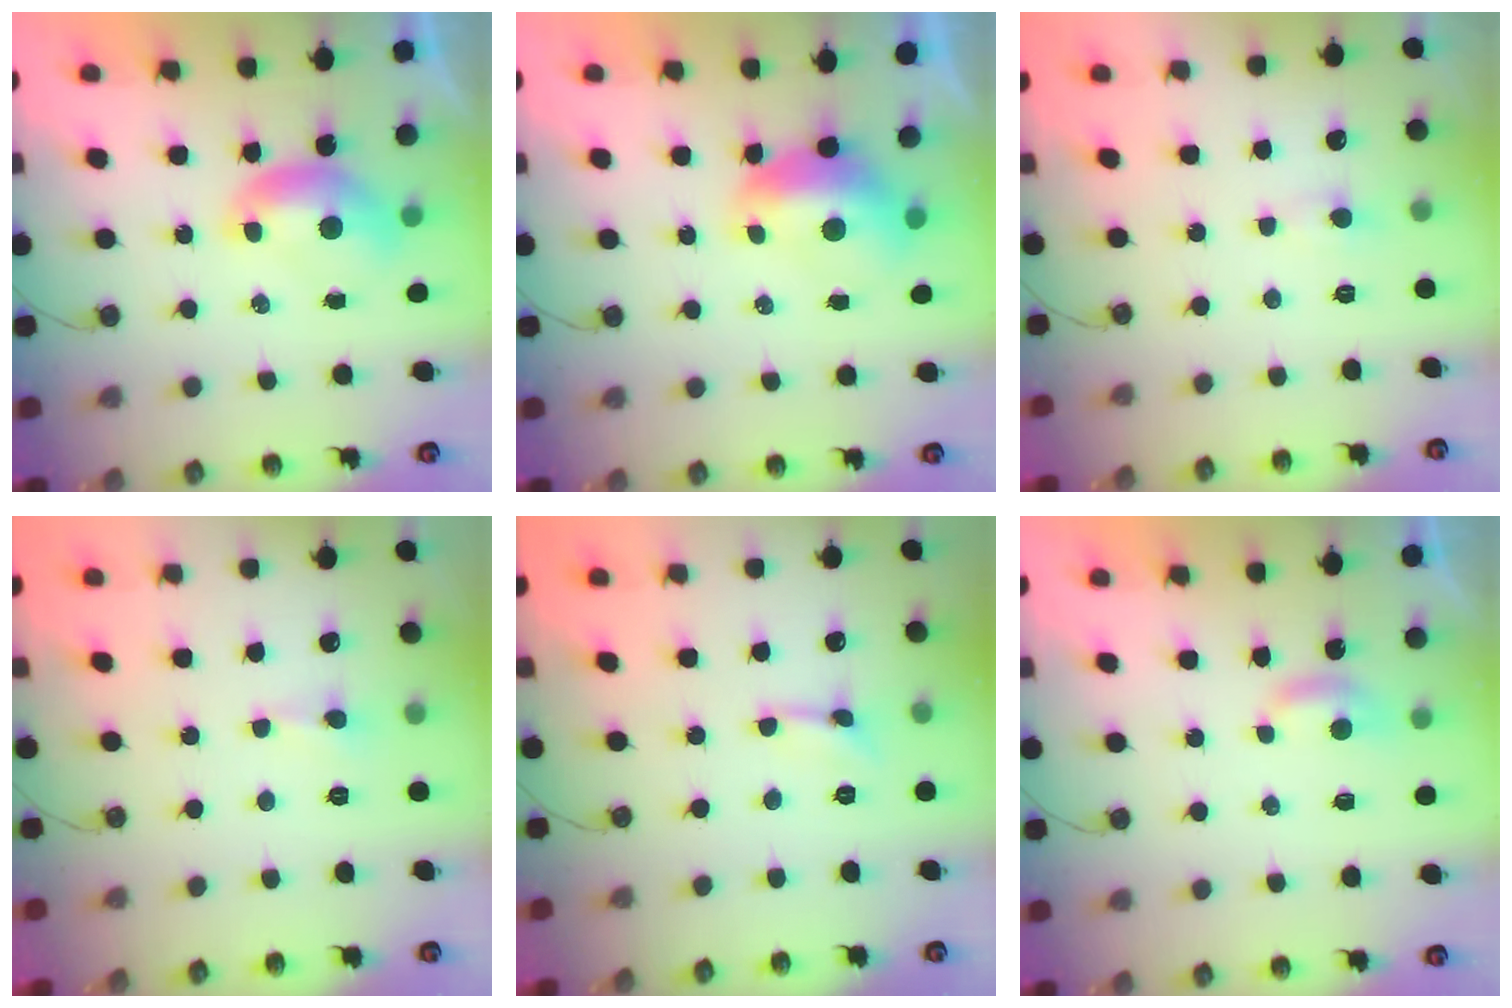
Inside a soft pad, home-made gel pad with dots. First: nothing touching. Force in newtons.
{"total": 1.8, "press": 1.6, "slide": 0.7}
{"total": 0.8, "press": 0.6, "slide": 0.5}
{"total": 1.8, "press": 1.6, "slide": 0.7}
{"total": 0.0}
{"total": 2.7, "press": 2.7, "slide": 0.4}